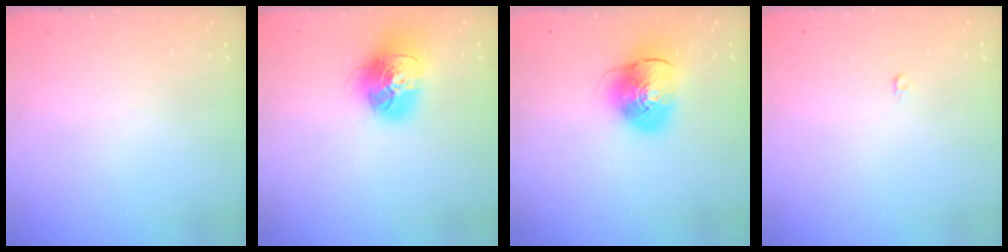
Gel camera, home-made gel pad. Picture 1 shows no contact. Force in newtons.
{"total": 17.4, "press": 17.3, "slide": 2.1}
{"total": 11.8, "press": 11.7, "slide": 1.9}
{"total": 2.2, "press": 2.2, "slide": 0.2}